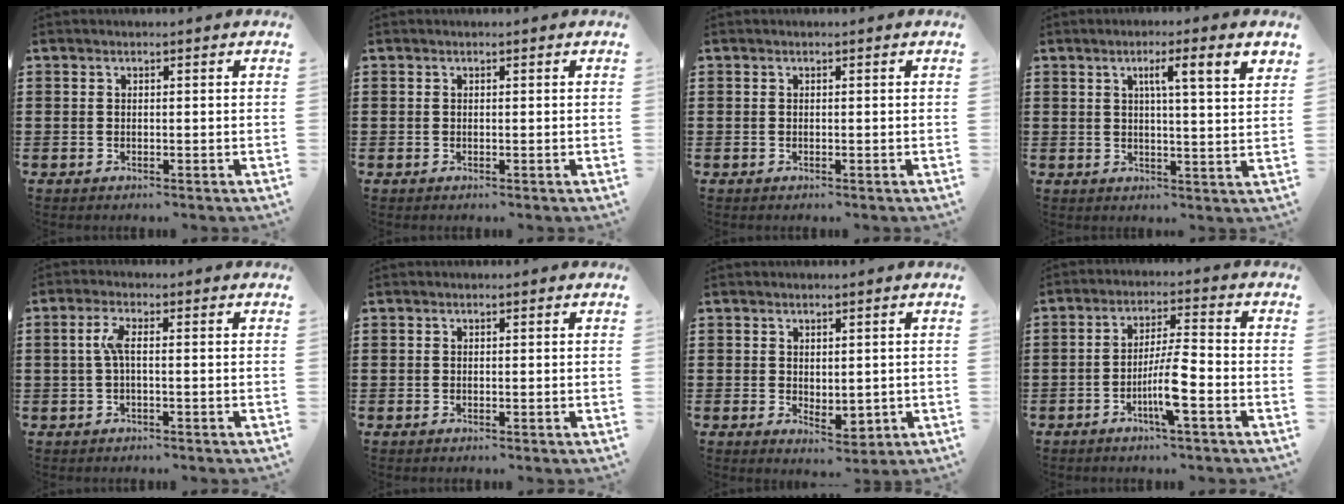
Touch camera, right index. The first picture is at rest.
{"total": 0.0}
{"total": 0.0}
{"total": 4.7, "force": [2.1, 0.2, 4.2], "torque": [-0.081, -0.003, 0.029]}
{"total": 3.4, "force": [-0.2, 0.7, 3.3], "torque": [-0.077, -0.001, -0.010]}
{"total": 0.0}
{"total": 2.1, "force": [1.1, 1.4, 1.1], "torque": [-0.024, 0.003, 0.022]}
{"total": 6.4, "force": [-2.7, 0.4, 5.8], "torque": [-0.109, -0.007, -0.052]}